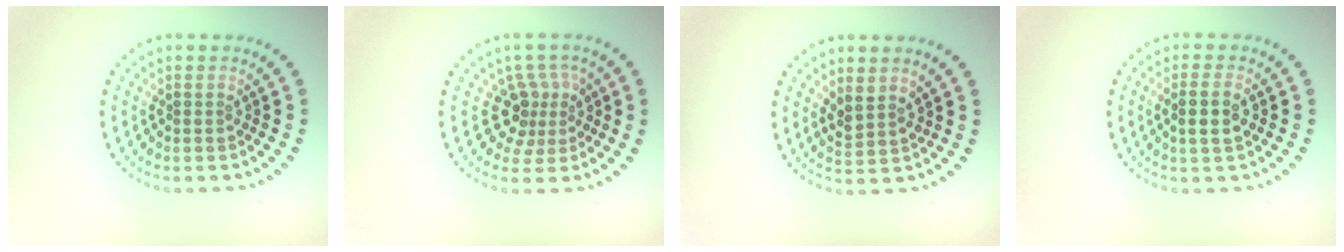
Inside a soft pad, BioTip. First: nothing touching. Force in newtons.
{"total": 3.4, "press": 2.3, "slide": 2.5}
{"total": 1.9, "press": 1.6, "slide": 1.0}
{"total": 2.4, "press": 2.3, "slide": 0.8}